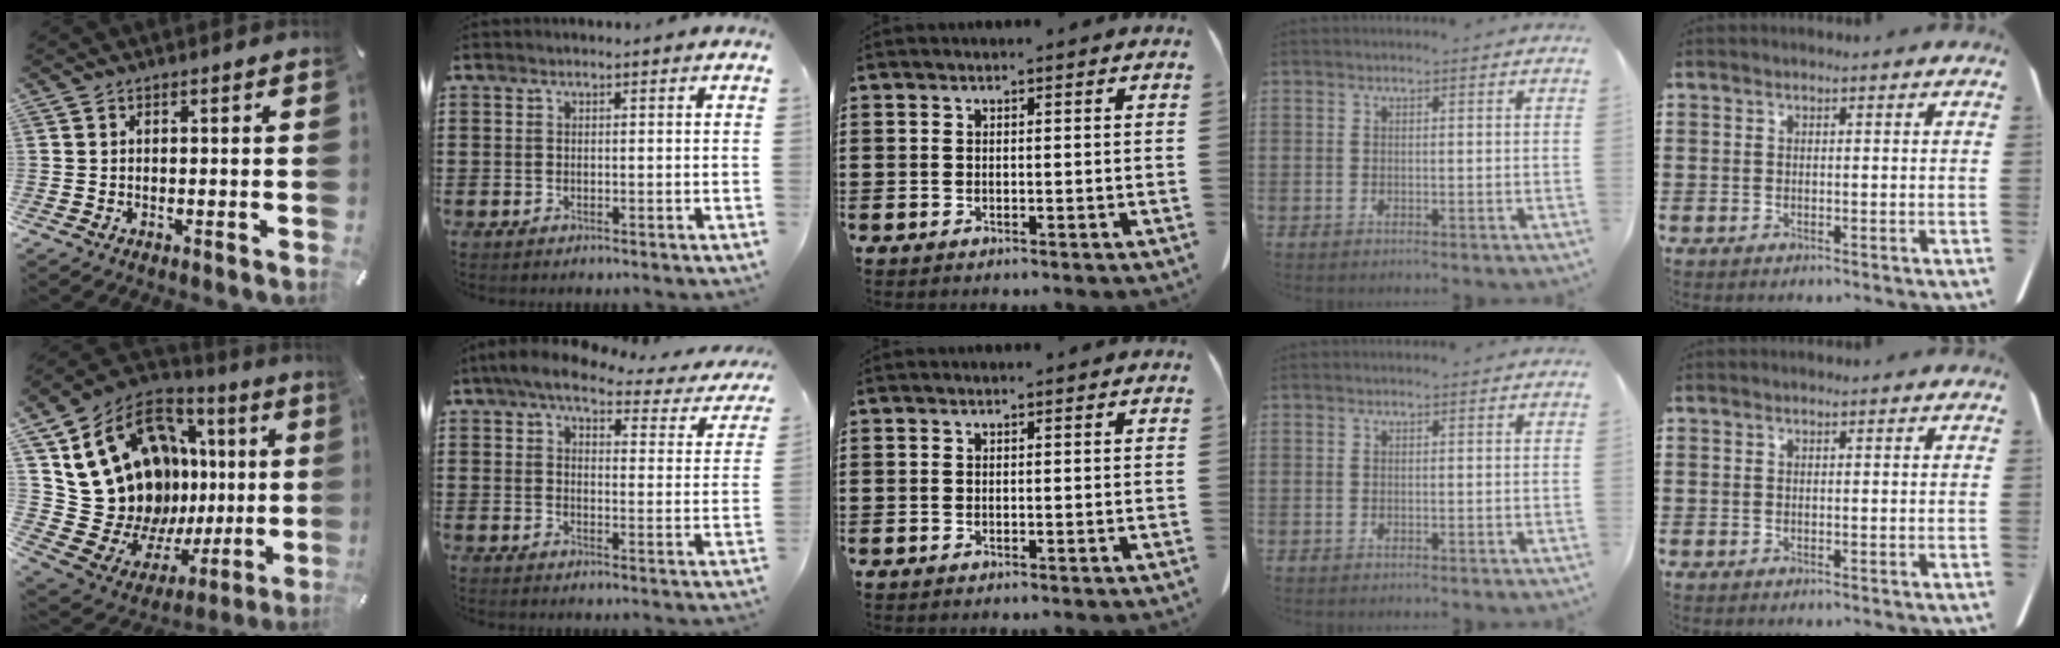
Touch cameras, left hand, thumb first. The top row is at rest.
{"thumb": {"total": 23.8, "force": [5.4, 18.6, 13.9], "torque": [-0.219, -0.084, 0.155]}, "index": {"total": 6.3, "force": [5.2, 1.4, 3.3], "torque": [-0.078, -0.024, 0.087]}}